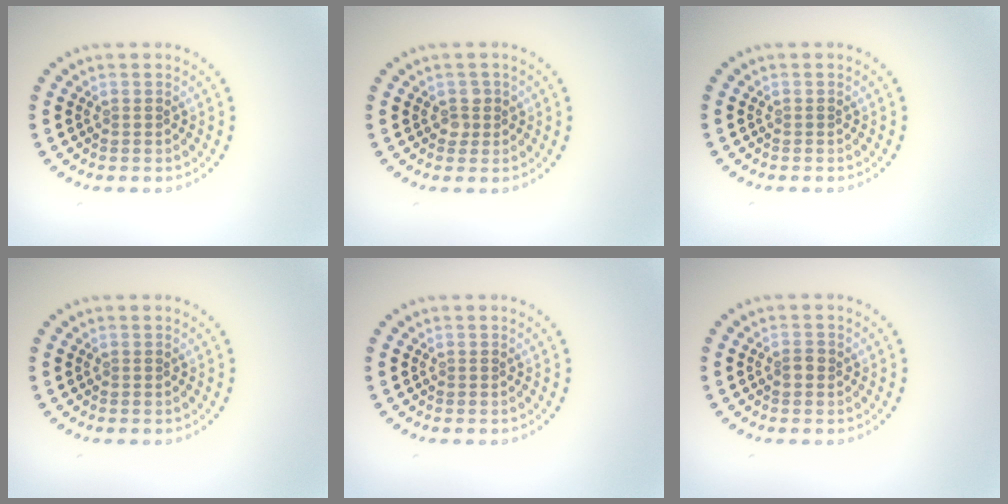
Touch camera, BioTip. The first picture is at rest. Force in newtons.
{"total": 1.2, "press": 1.1, "slide": 0.4}
{"total": 0.0}
{"total": 0.0}
{"total": 0.0}
{"total": 1.0, "press": 1.0, "slide": 0.0}